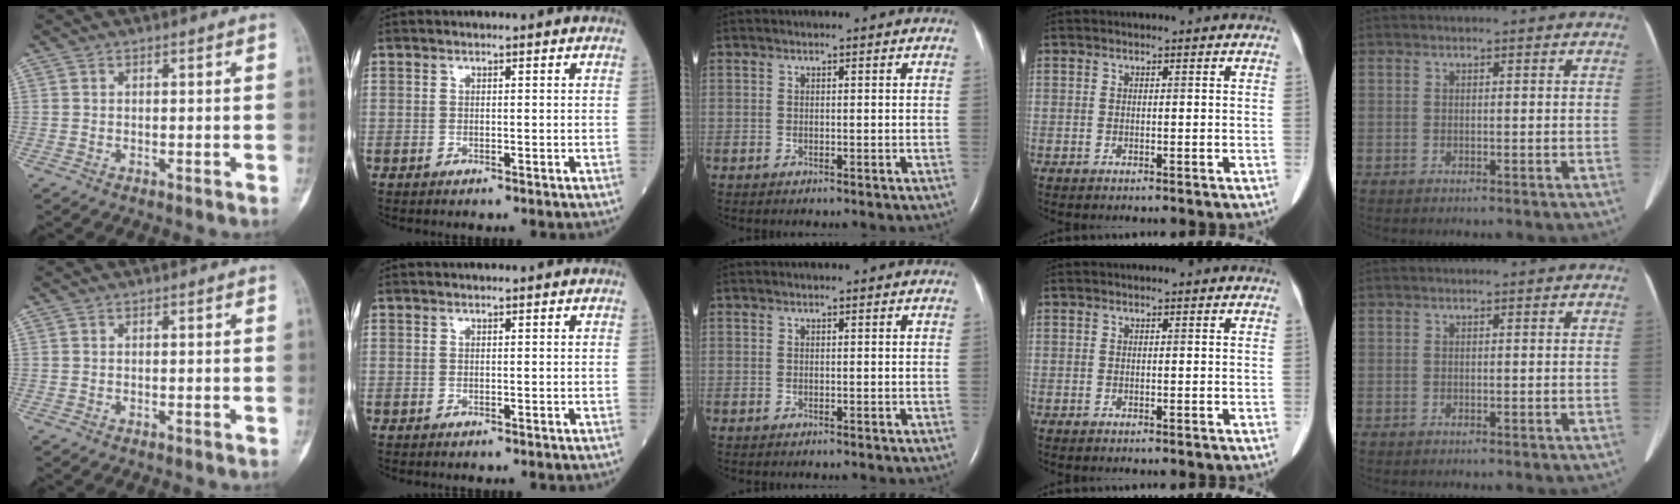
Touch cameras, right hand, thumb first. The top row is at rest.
{}